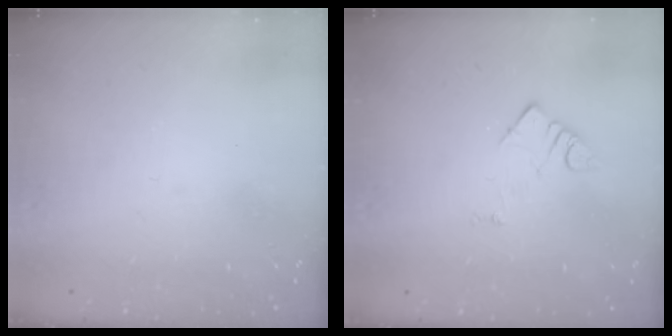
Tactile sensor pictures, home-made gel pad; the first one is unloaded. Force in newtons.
{"total": 3.4, "press": 3.4, "slide": 0.5}